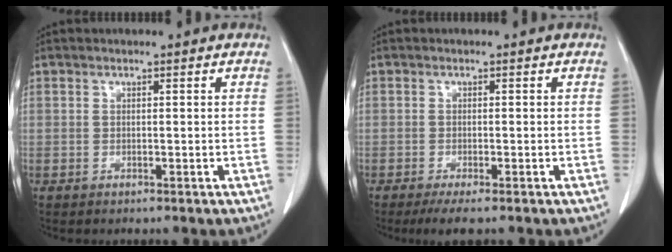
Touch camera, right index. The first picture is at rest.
{"total": 3.0, "force": [-2.2, 0.1, 2.1], "torque": [-0.034, -0.010, -0.039]}